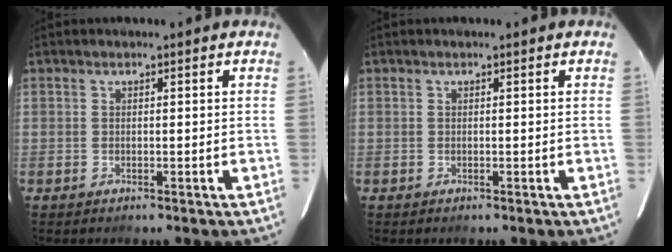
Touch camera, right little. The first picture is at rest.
{"total": 0.0}